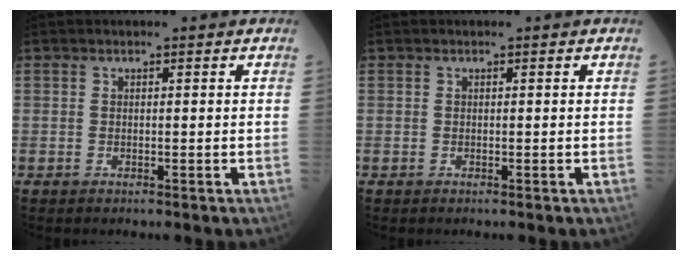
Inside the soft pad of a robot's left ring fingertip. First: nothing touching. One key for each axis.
{"total": 0.0}